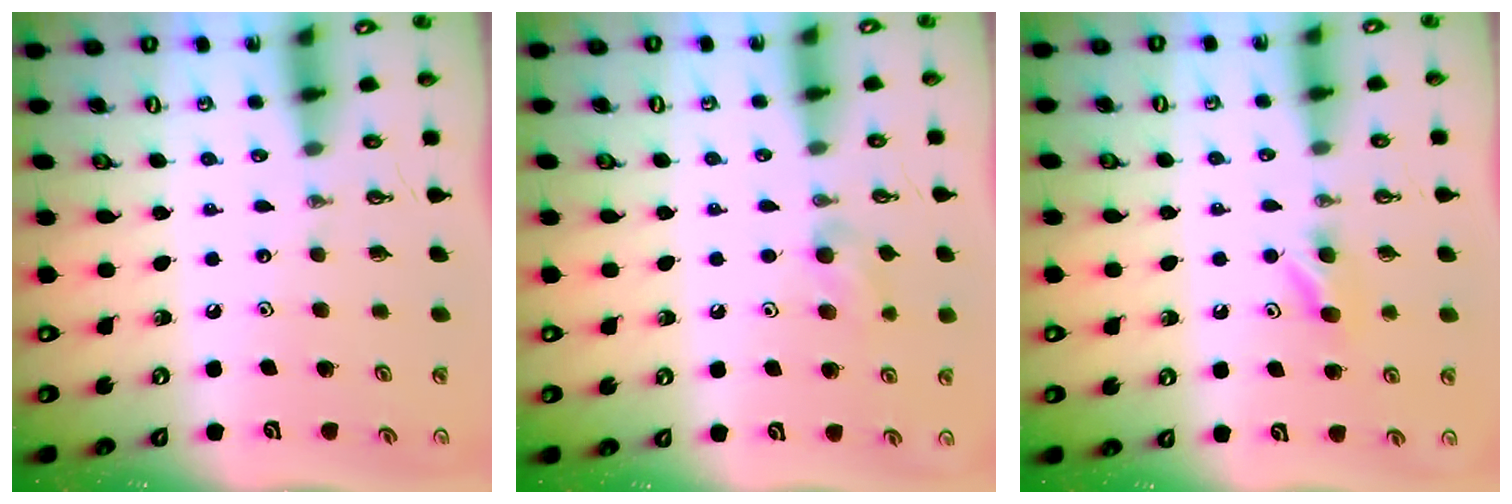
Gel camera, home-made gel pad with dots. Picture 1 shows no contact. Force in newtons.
{"total": 6.1, "press": 5.9, "slide": 1.6}
{"total": 4.0, "press": 3.9, "slide": 0.6}